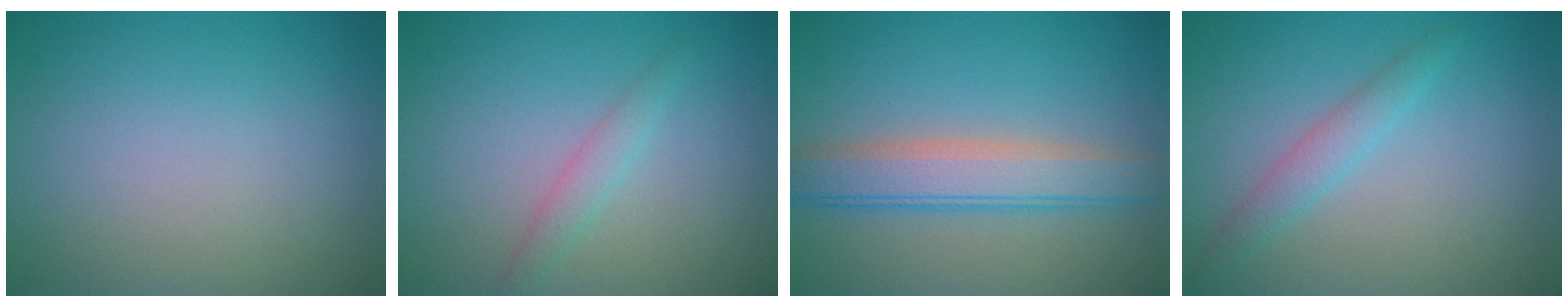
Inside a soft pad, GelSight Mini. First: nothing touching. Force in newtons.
{"total": 1.5, "press": 1.5, "slide": 0.1}
{"total": 4.7, "press": 4.7, "slide": 0.2}
{"total": 1.9, "press": 1.9, "slide": 0.1}